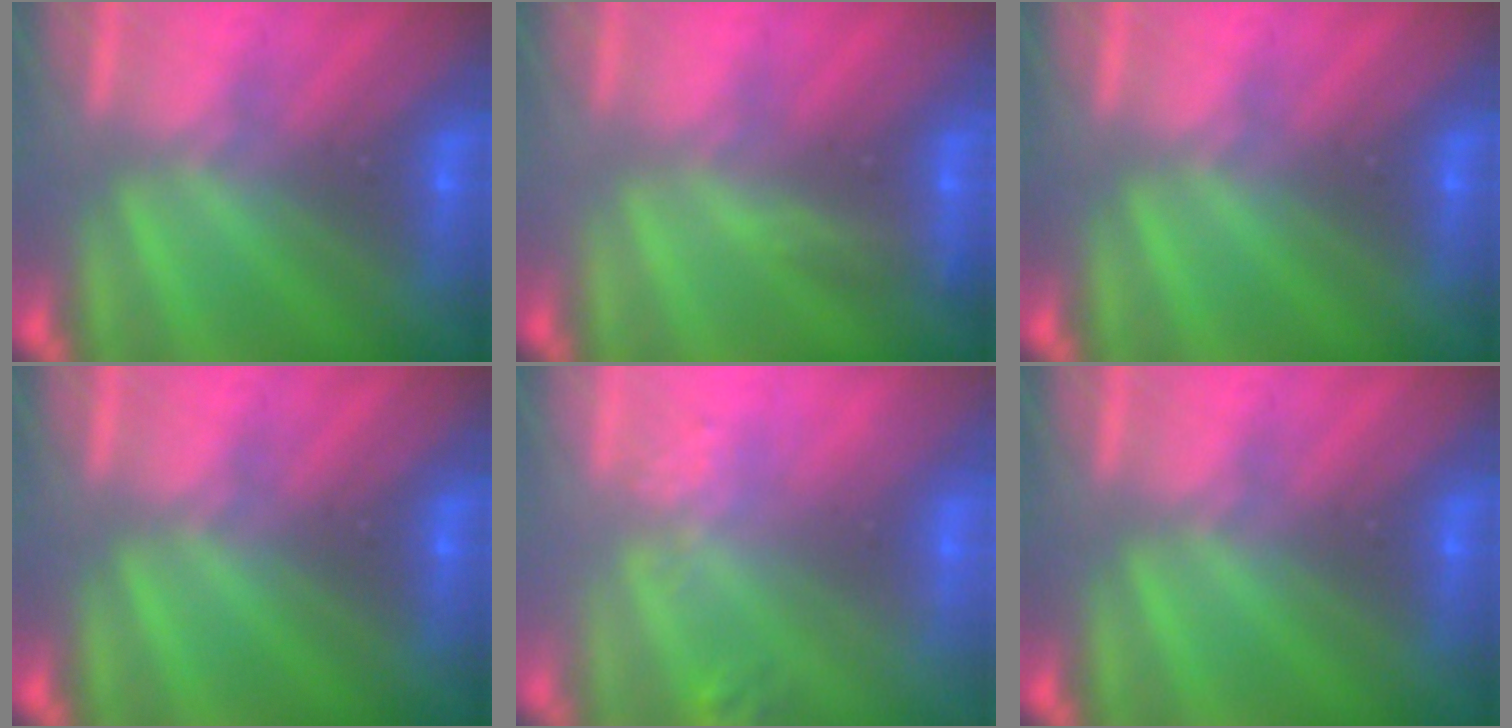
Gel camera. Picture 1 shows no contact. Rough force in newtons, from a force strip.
{"total": 3.0}
{"total": 0.0}
{"total": 0.0}
{"total": 2.7}
{"total": 0.0}